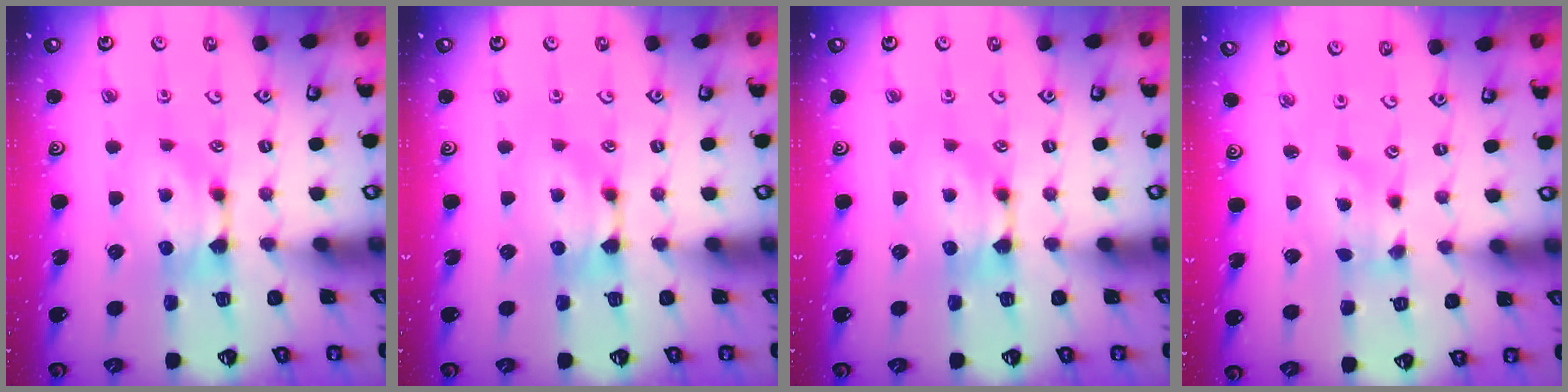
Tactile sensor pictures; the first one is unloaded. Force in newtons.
{"total": 0.0}
{"total": 0.0}
{"total": 1.3, "press": 0.6, "slide": 1.2}